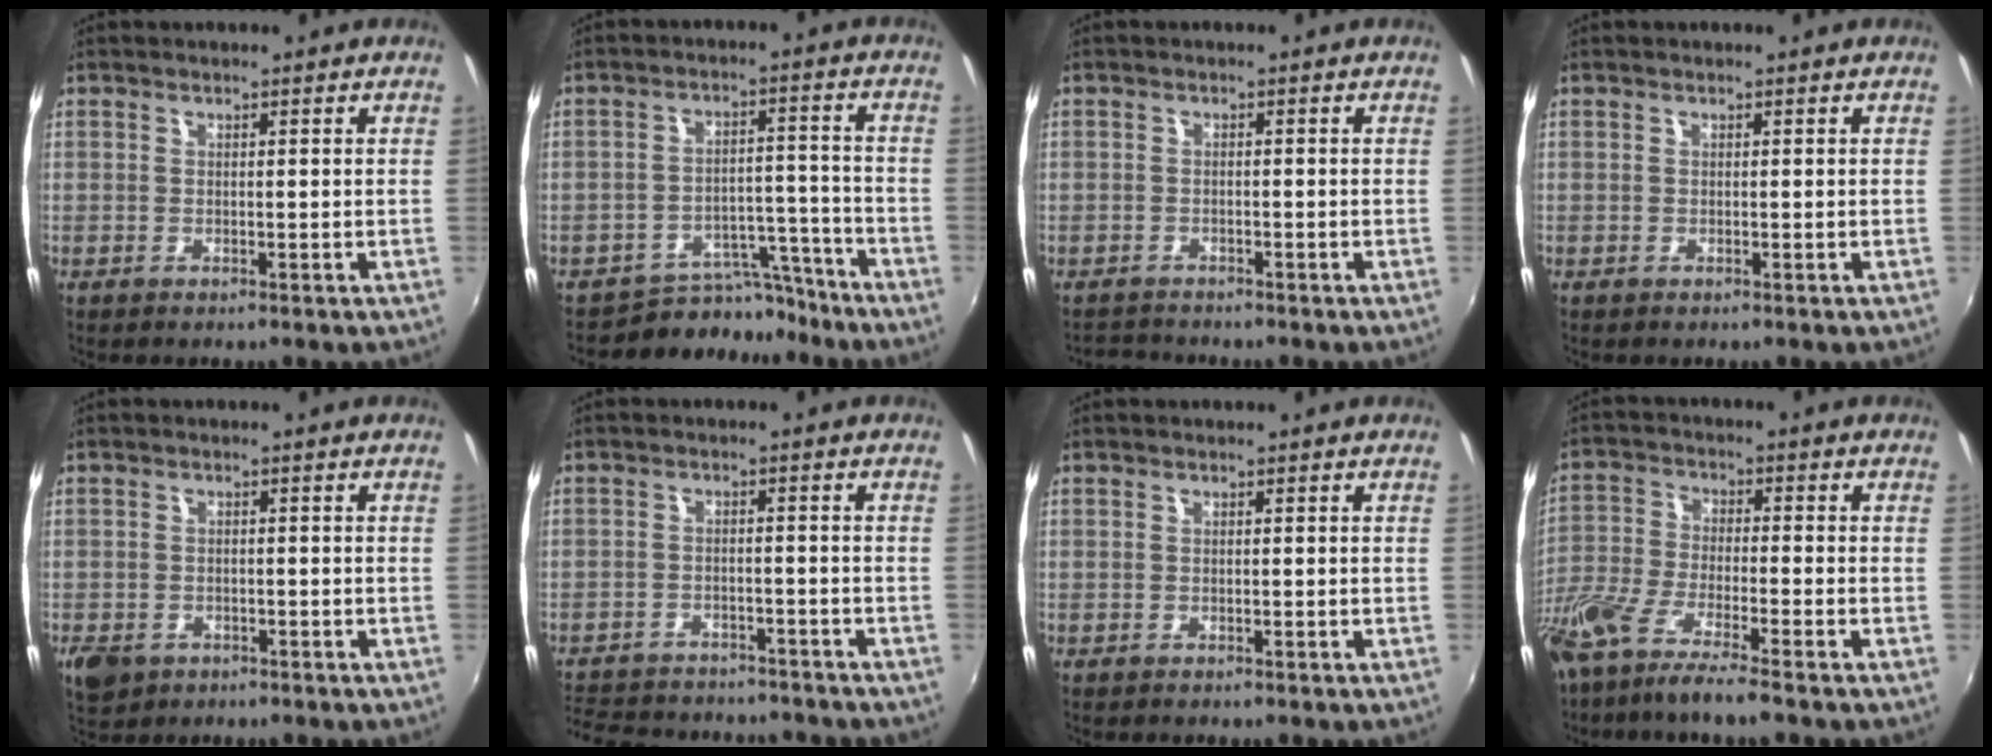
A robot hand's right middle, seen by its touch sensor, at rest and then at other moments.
{"total": 8.7, "force": [-8.0, 3.3, 0.5], "torque": [-0.011, 0.033, -0.114]}
{"total": 2.4, "force": [-2.3, 0.7, -0.3], "torque": [-0.005, 0.006, -0.044]}
{"total": 0.0}
{"total": 5.0, "force": [-2.6, 3.5, 2.3], "torque": [-0.058, -0.011, -0.043]}
{"total": 16.9, "force": [-14.4, 6.4, 6.1], "torque": [-0.149, 0.007, -0.200]}
{"total": 0.0}
{"total": 12.5, "force": [-9.5, 1.2, 8.1], "torque": [-0.176, -0.040, -0.180]}